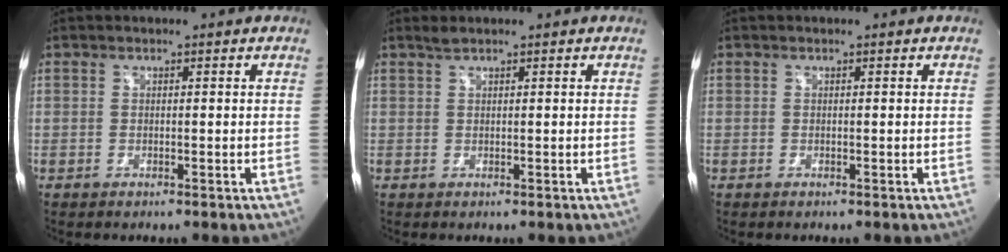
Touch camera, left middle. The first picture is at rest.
{"total": 0.9, "force": [0.8, -0.1, 0.4], "torque": [-0.014, 0.004, 0.021]}
{"total": 0.0}